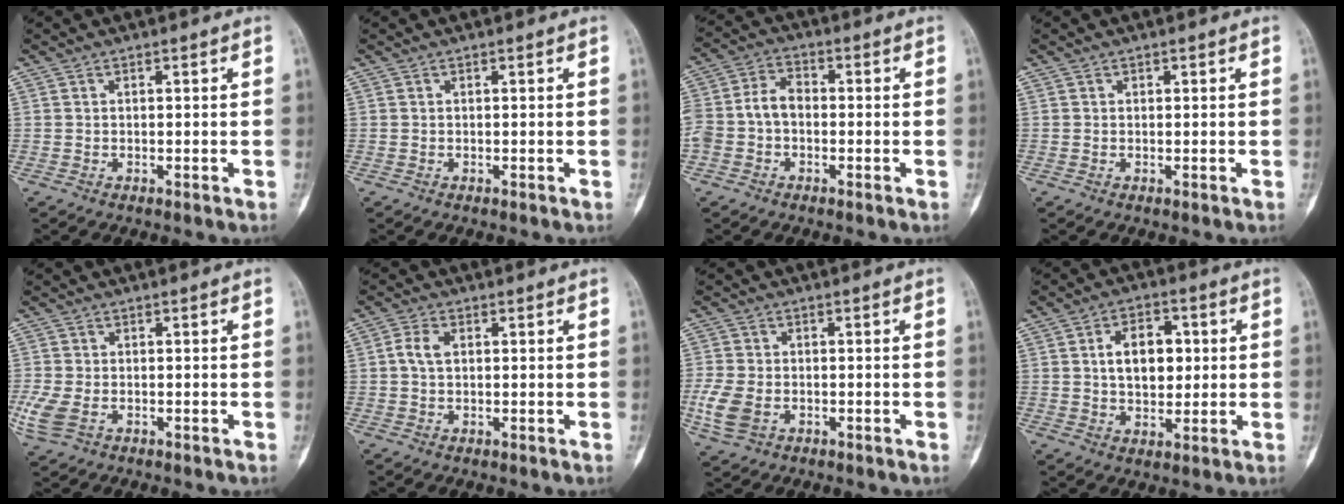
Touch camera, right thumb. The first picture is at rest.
{"total": 0.0}
{"total": 8.0, "force": [-1.2, 5.9, 5.3], "torque": [-0.105, 0.029, -0.032]}
{"total": 0.0}
{"total": 5.7, "force": [-1.8, 3.5, 4.0], "torque": [-0.109, -0.003, -0.034]}
{"total": 3.2, "force": [0.5, 2.0, 2.5], "torque": [-0.056, 0.006, 0.006]}
{"total": 7.1, "force": [-2.1, 4.8, 4.7], "torque": [-0.111, -0.001, -0.041]}
{"total": 9.6, "force": [1.5, 6.2, 7.2], "torque": [-0.089, 0.003, 0.026]}